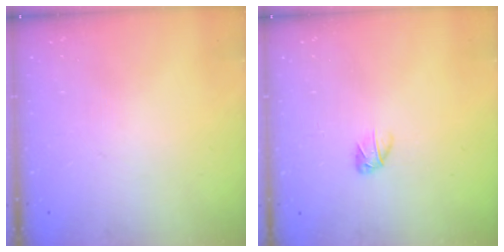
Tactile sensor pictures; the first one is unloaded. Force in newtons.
{"total": 3.1, "press": 3.0, "slide": 0.7}